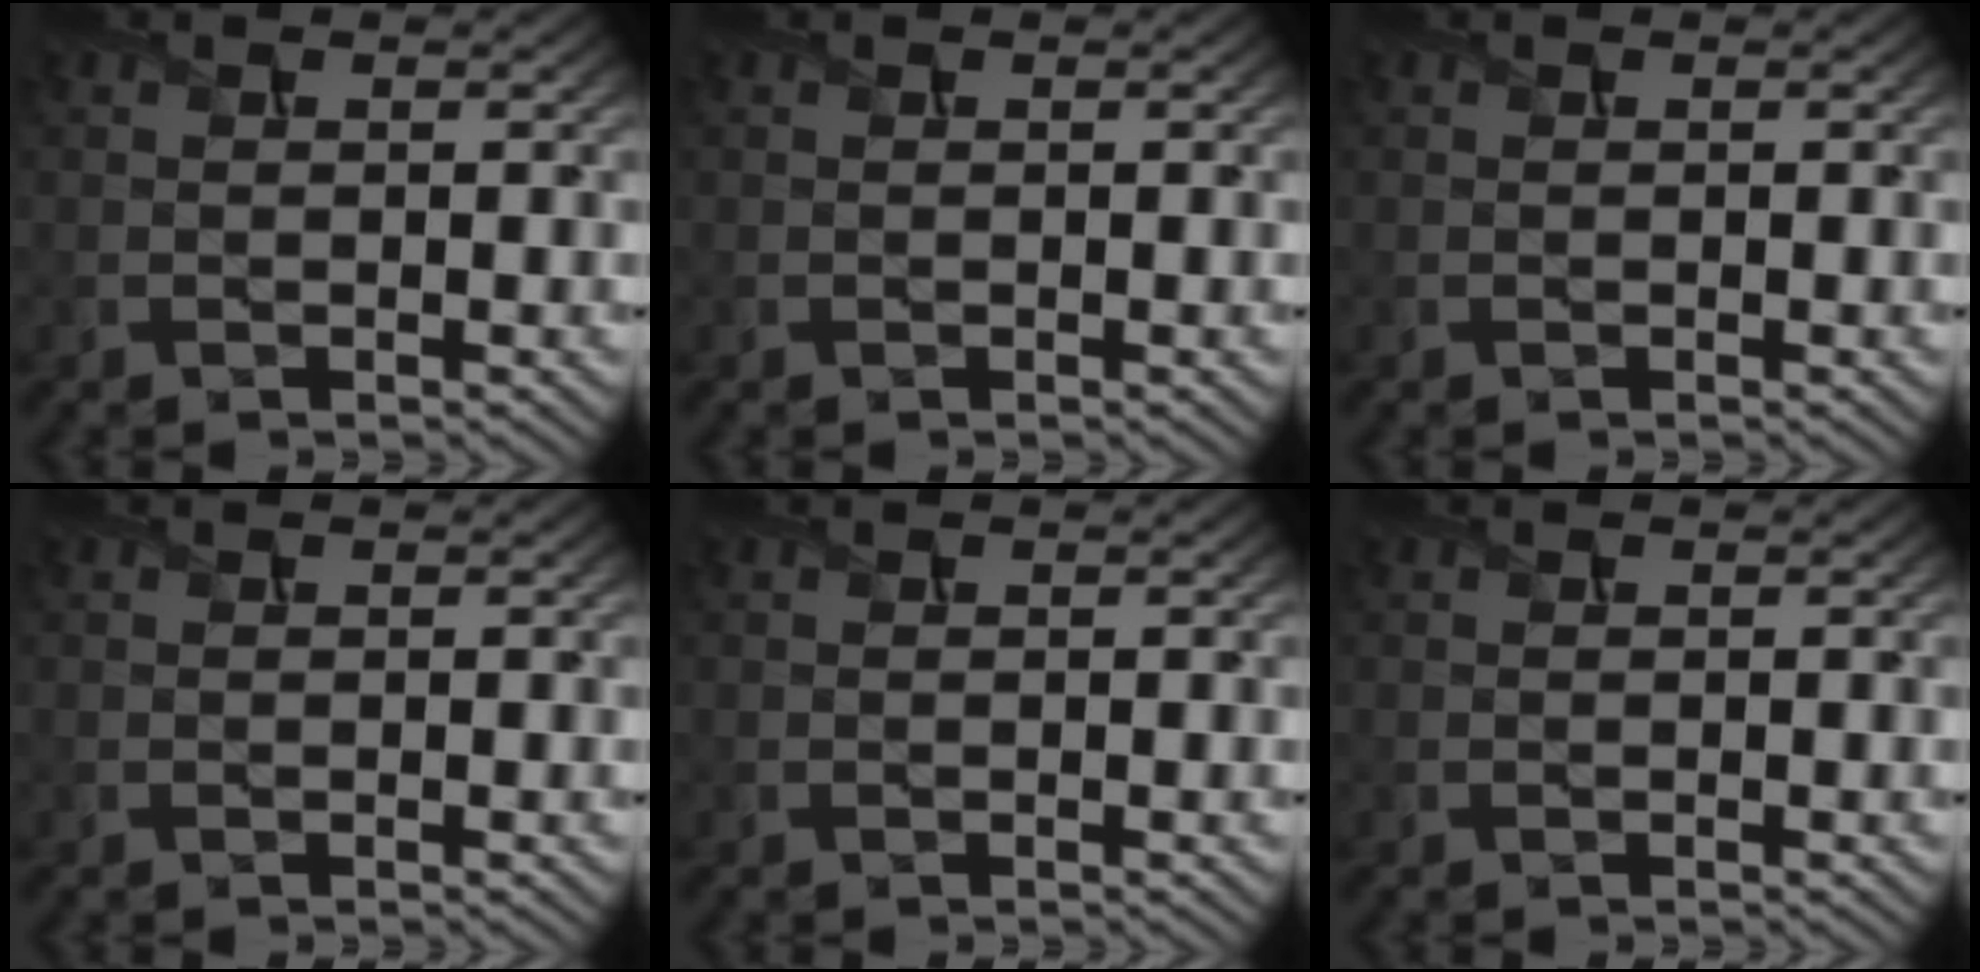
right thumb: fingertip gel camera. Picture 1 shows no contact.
{"total": 0.0}
{"total": 0.0}
{"total": 0.0}
{"total": 0.0}
{"total": 0.0}